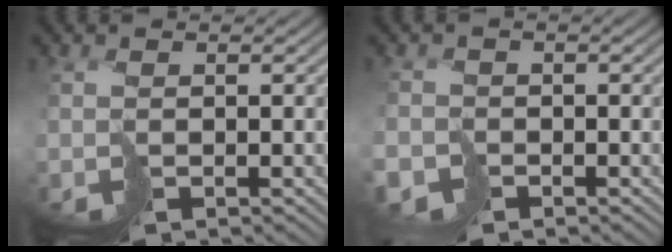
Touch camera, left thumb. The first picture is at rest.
{"total": 2.2, "force": [-1.9, 0.9, -0.7], "torque": [0.029, -0.004, -0.042]}